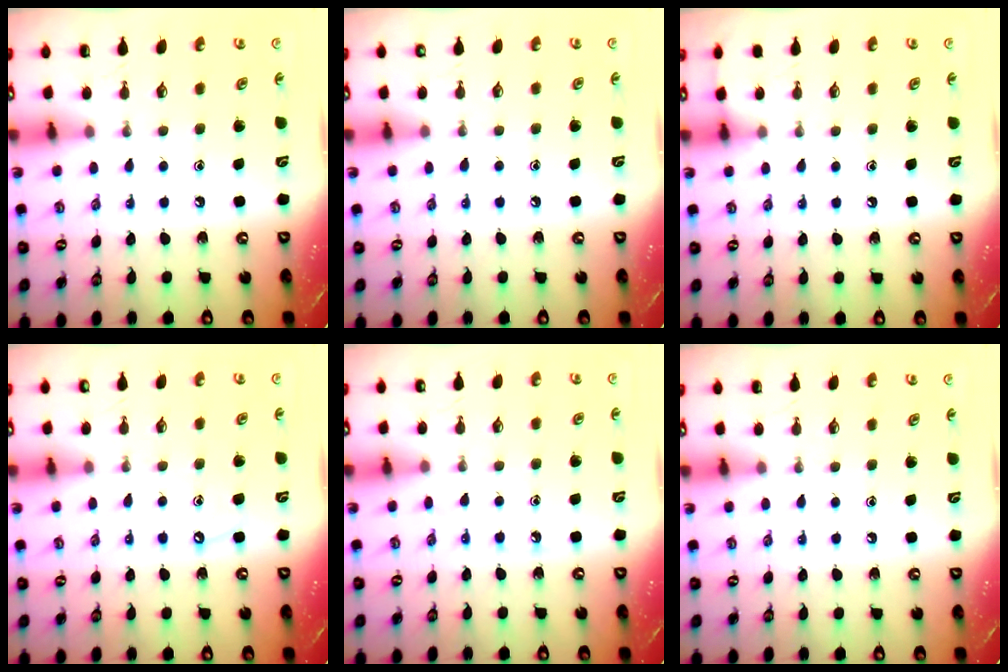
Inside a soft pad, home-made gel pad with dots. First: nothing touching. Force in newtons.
{"total": 3.5, "press": 3.4, "slide": 0.6}
{"total": 2.9, "press": 2.9, "slide": 0.4}
{"total": 4.5, "press": 4.4, "slide": 0.6}
{"total": 4.5, "press": 4.5, "slide": 0.6}
{"total": 0.0}